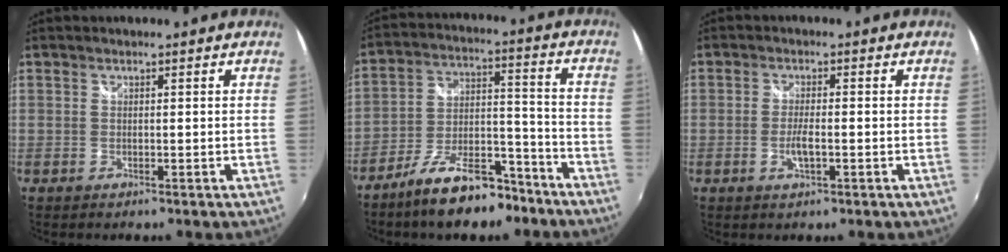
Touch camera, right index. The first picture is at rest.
{"total": 14.5, "force": [-10.7, 5.4, 8.1], "torque": [-0.149, 0.018, -0.172]}
{"total": 3.5, "force": [-1.2, 1.0, 3.2], "torque": [-0.065, -0.005, -0.021]}